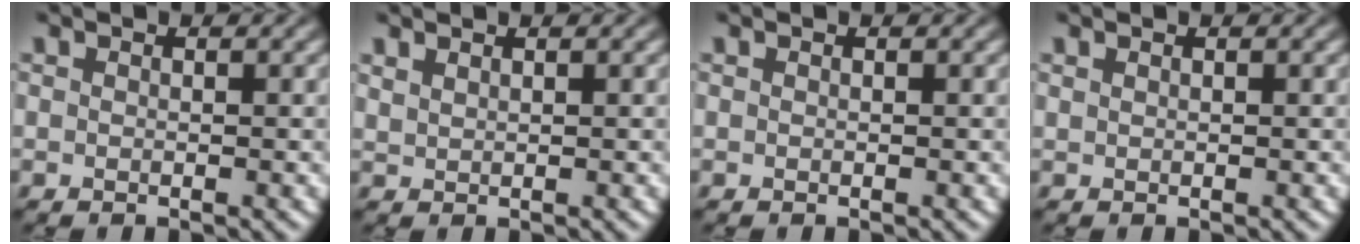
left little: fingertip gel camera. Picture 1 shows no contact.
{"total": 0.9, "force": [0.8, 0.2, 0.2], "torque": [-0.008, 0.000, 0.021]}
{"total": 0.0}
{"total": 0.0}